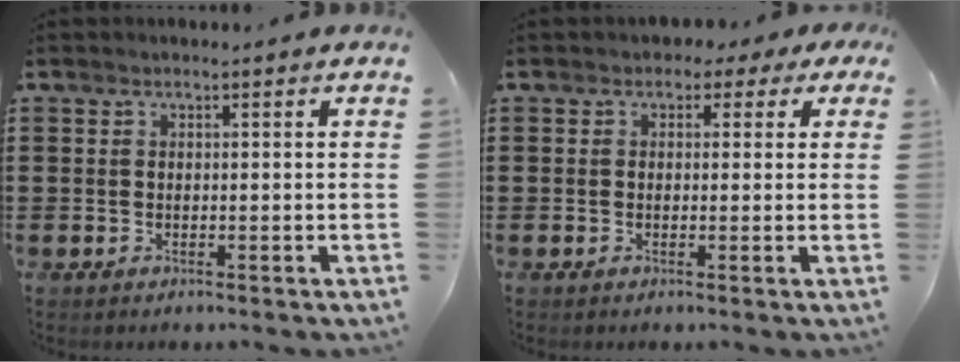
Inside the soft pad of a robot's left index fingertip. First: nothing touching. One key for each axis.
{"total": 1.7, "fx": 0.2, "fy": 1.5, "fz": 0.9, "tx": -0.016, "ty": 0.006, "tz": 0.000}